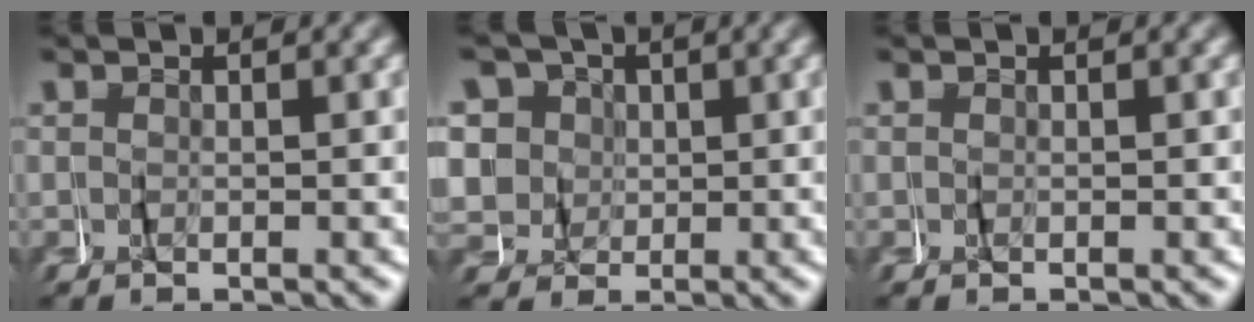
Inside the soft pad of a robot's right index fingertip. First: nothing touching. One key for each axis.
{"total": 11.6, "fx": 1.5, "fy": 10.7, "fz": 4.3, "tx": -0.123, "ty": -0.013, "tz": 0.018}
{"total": 0.0}